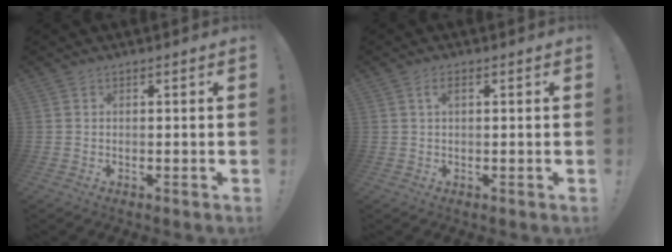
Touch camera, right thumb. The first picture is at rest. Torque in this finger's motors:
{"motor_torque": [0.47, 0.49, -0.13, -0.01, 0.09]}